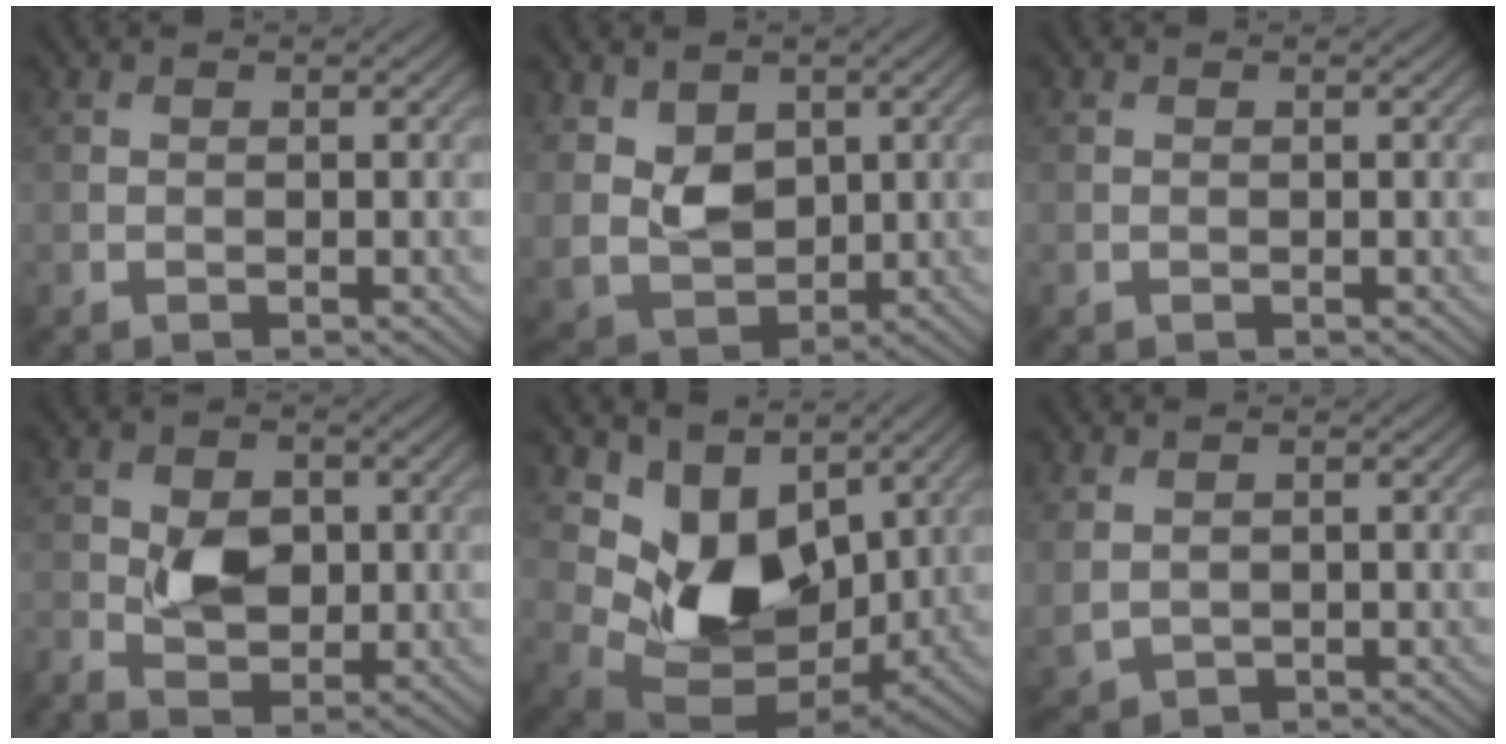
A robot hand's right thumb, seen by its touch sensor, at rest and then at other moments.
{"total": 7.2, "force": [2.3, 5.2, 4.4], "torque": [-0.115, -0.013, 0.042]}
{"total": 0.0}
{"total": 4.5, "force": [-0.6, 3.1, 3.2], "torque": [-0.064, -0.004, -0.013]}
{"total": 10.0, "force": [3.6, 6.6, 6.5], "torque": [-0.143, -0.026, 0.073]}
{"total": 2.5, "force": [0.9, 1.8, 1.4], "torque": [-0.048, -0.006, 0.023]}